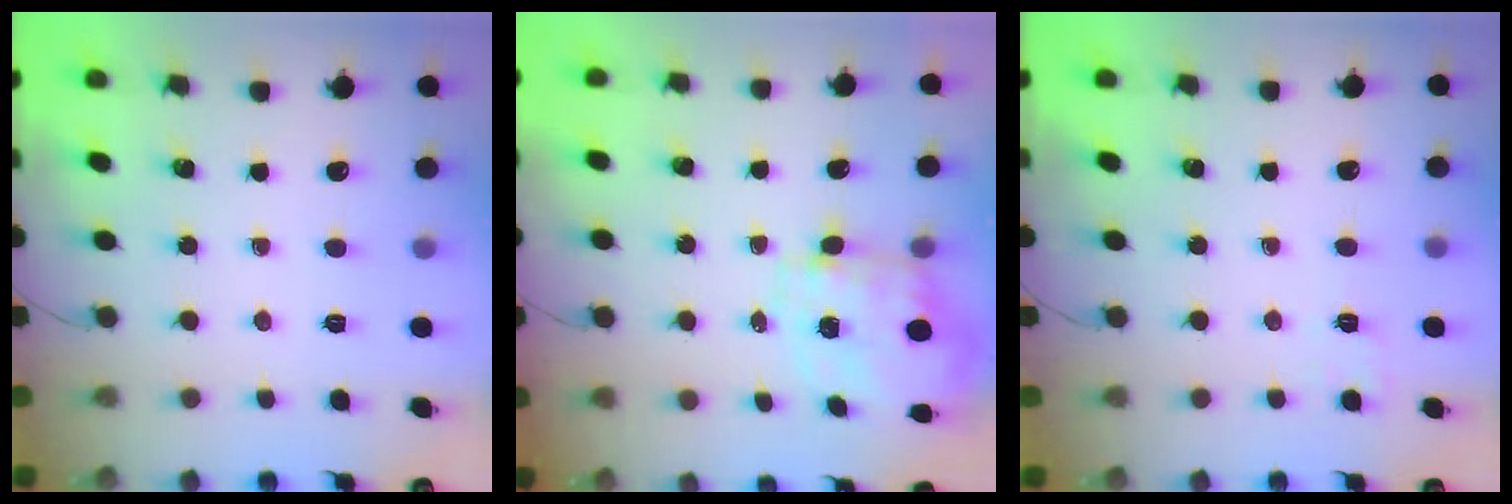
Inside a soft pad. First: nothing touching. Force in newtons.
{"total": 3.6, "press": 3.3, "slide": 1.5}
{"total": 2.1, "press": 1.4, "slide": 1.6}